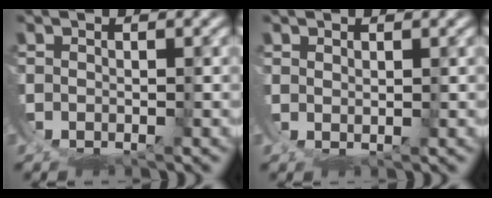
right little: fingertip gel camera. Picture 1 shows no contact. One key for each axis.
{"total": 1.5, "fx": 1.3, "fy": -0.6, "fz": 0.4, "tx": -0.007, "ty": 0.000, "tz": 0.029}